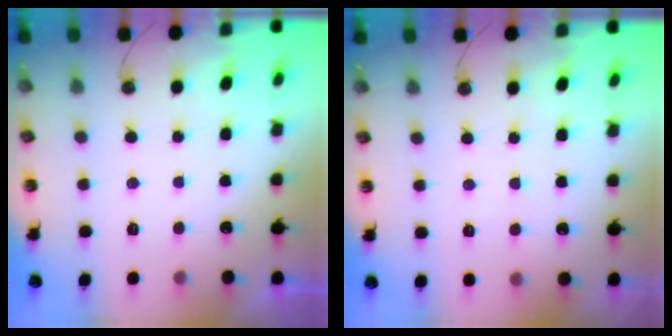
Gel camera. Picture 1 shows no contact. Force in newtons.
{"total": 2.1, "press": 2.0, "slide": 0.4}